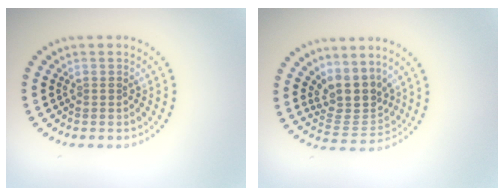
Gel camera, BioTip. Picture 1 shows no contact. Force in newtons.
{"total": 4.0, "press": 3.2, "slide": 2.3}